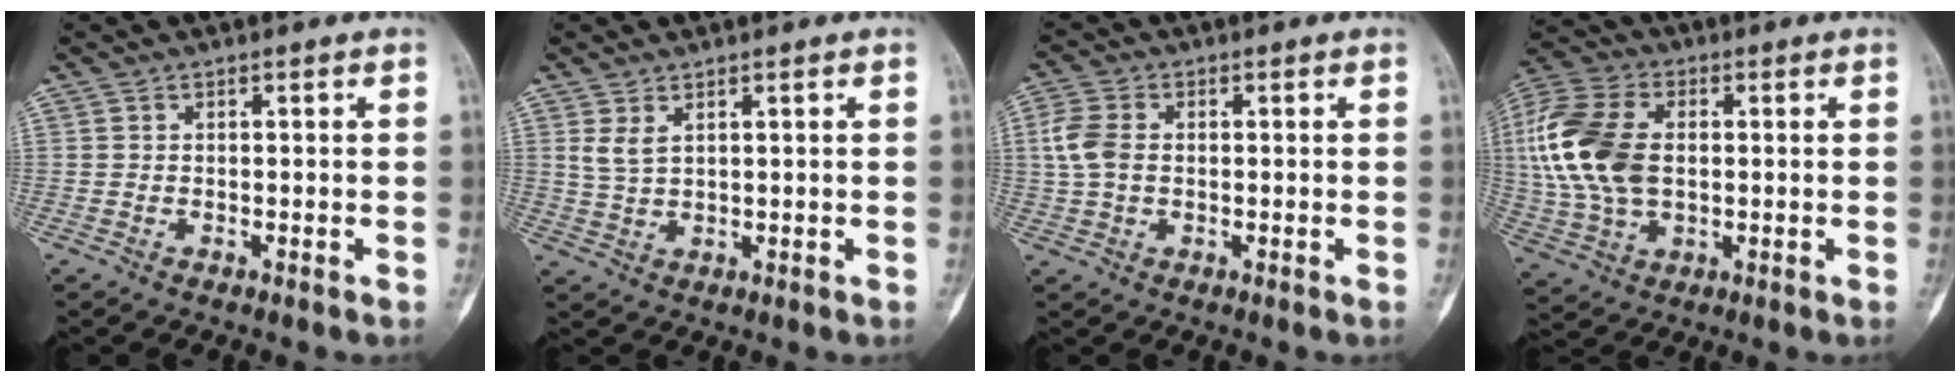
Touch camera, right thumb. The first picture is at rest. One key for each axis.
{"total": 2.9, "fx": 1.5, "fy": 1.3, "fz": 2.1, "tx": -0.043, "ty": -0.006, "tz": 0.038}
{"total": 5.9, "fx": 0.4, "fy": 4.1, "fz": 4.2, "tx": -0.101, "ty": 0.008, "tz": 0.006}
{"total": 18.2, "fx": 1.6, "fy": 11.6, "fz": 13.9, "tx": -0.308, "ty": 0.007, "tz": 0.033}